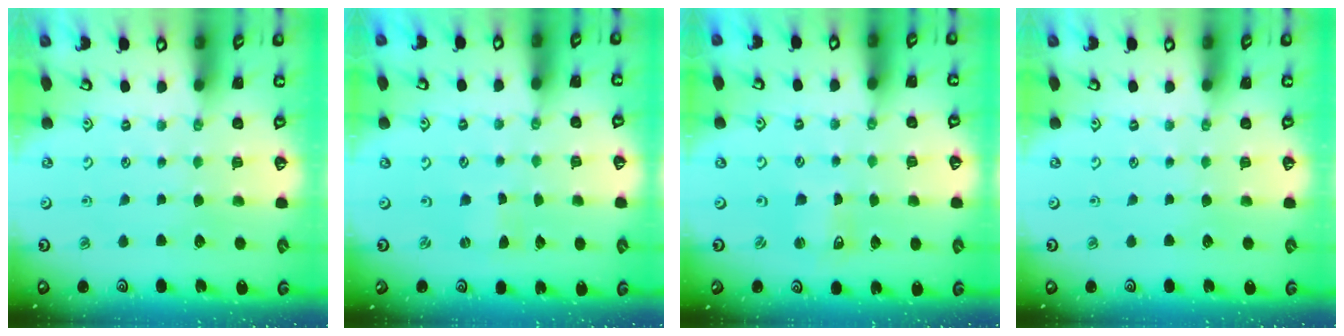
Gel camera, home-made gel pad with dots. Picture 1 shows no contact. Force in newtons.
{"total": 0.0}
{"total": 1.5, "press": 1.5, "slide": 0.3}
{"total": 0.0}